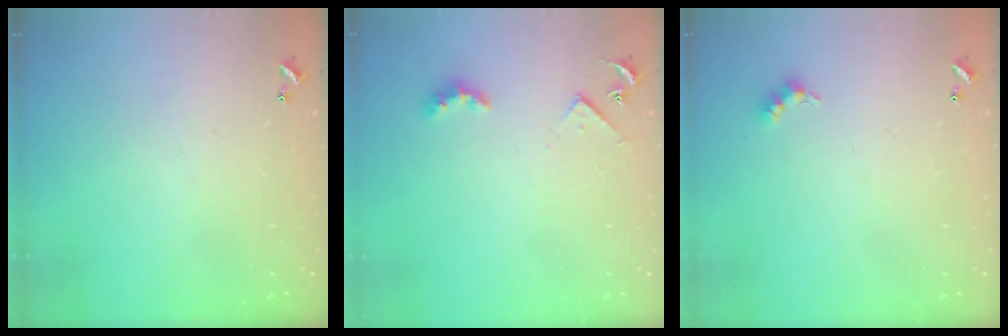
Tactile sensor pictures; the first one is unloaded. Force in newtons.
{"total": 3.6, "press": 3.6, "slide": 0.6}
{"total": 3.9, "press": 3.8, "slide": 0.6}